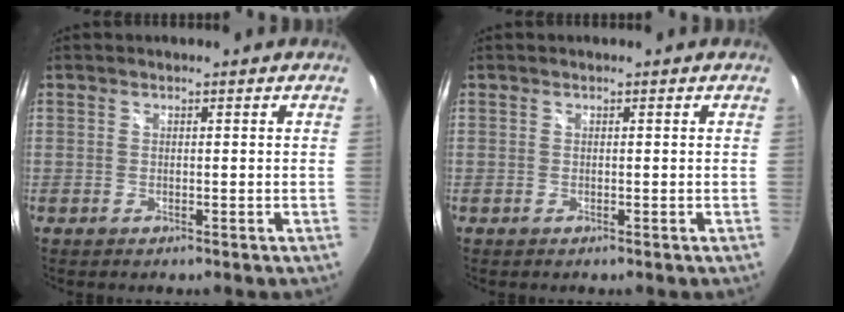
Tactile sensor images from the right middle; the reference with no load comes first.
{"total": 0.0}